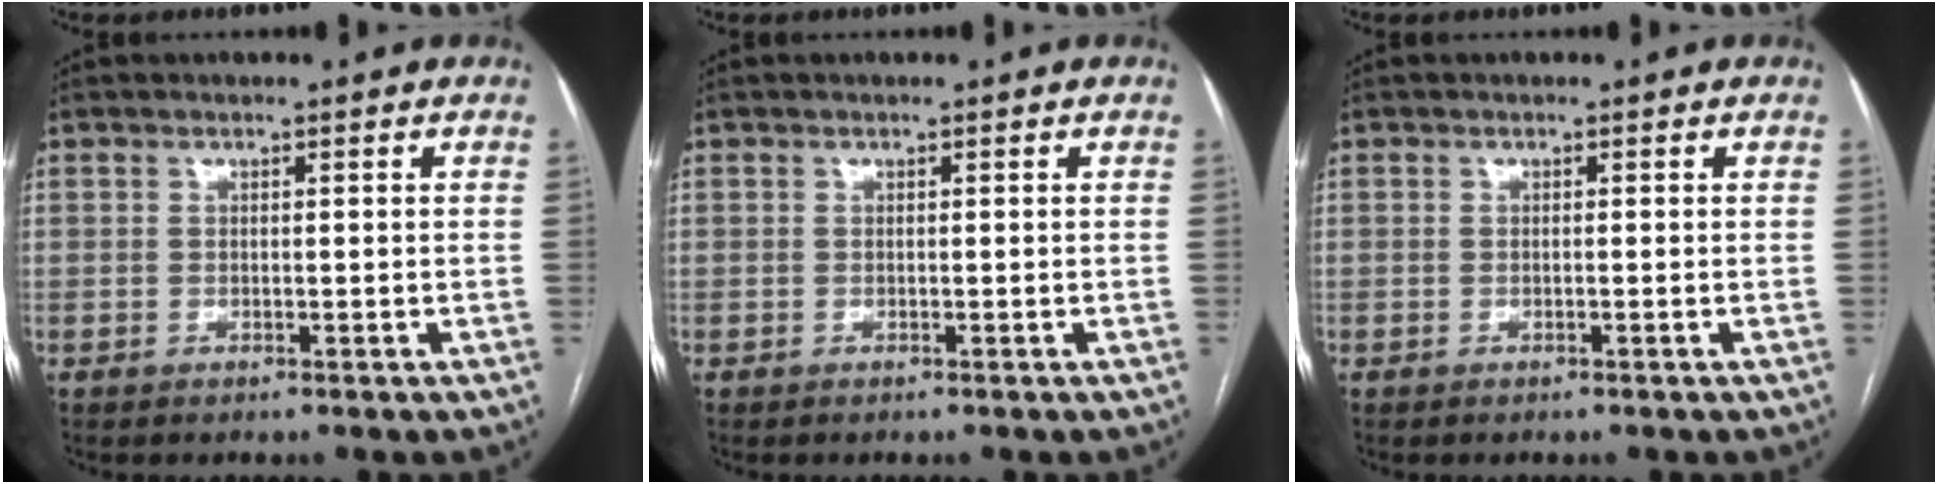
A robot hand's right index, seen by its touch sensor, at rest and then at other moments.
{"total": 0.0}
{"total": 0.0}